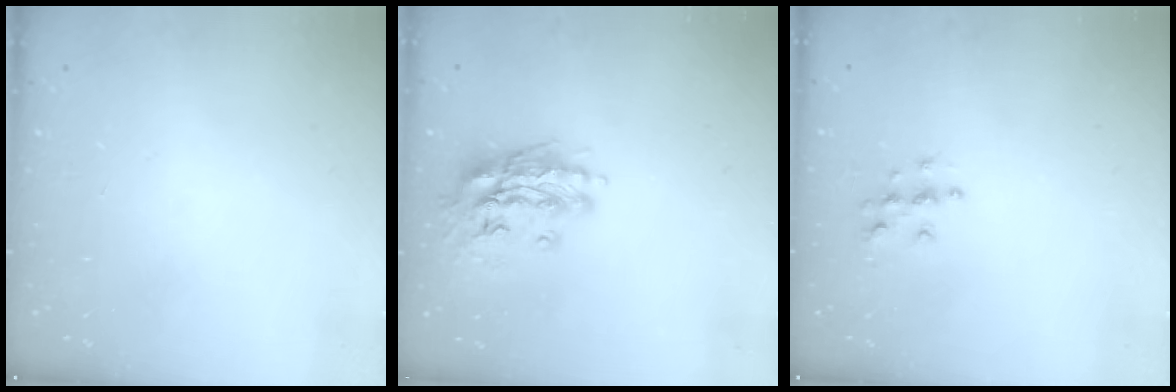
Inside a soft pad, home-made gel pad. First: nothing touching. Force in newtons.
{"total": 13.2, "press": 13.1, "slide": 1.9}
{"total": 5.6, "press": 5.6, "slide": 0.2}